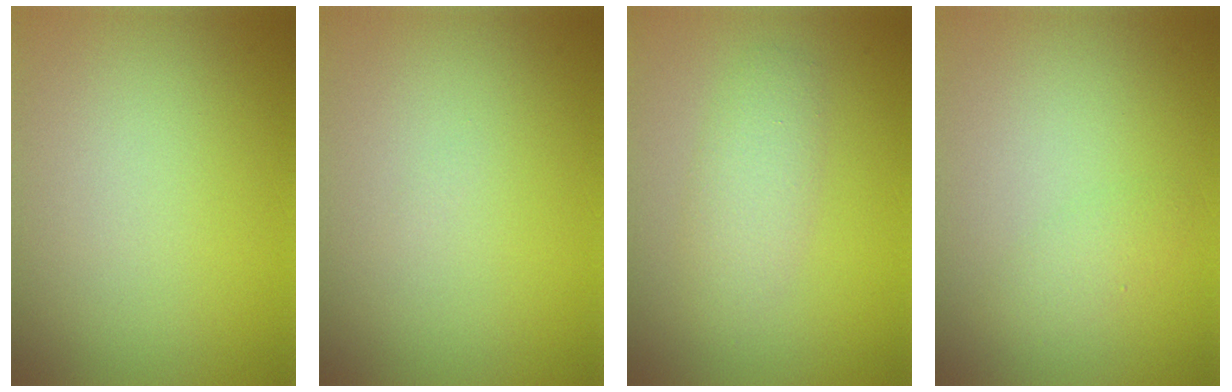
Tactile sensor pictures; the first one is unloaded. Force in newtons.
{"total": 0.0}
{"total": 2.7, "press": 2.7, "slide": 0.2}
{"total": 1.3, "press": 1.3, "slide": 0.0}